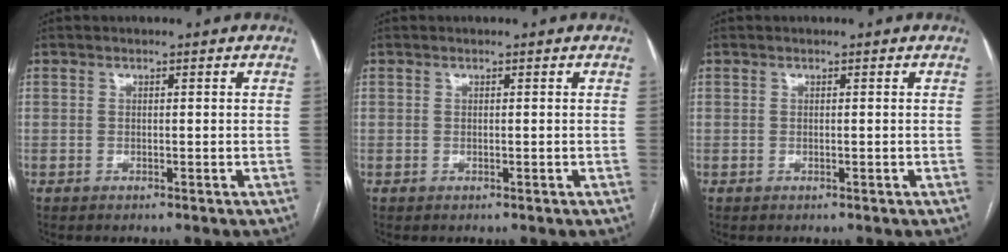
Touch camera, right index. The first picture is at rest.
{"total": 0.0}
{"total": 0.0}